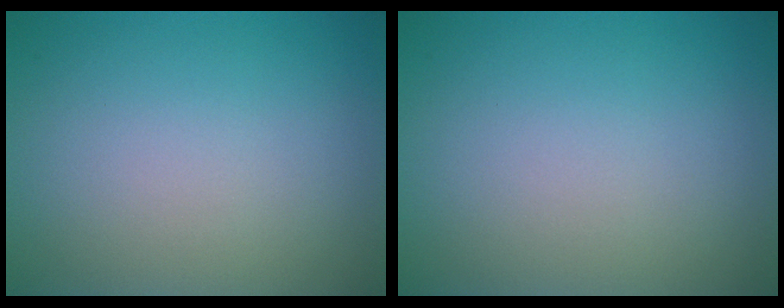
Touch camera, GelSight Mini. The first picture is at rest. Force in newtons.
{"total": 0.0}